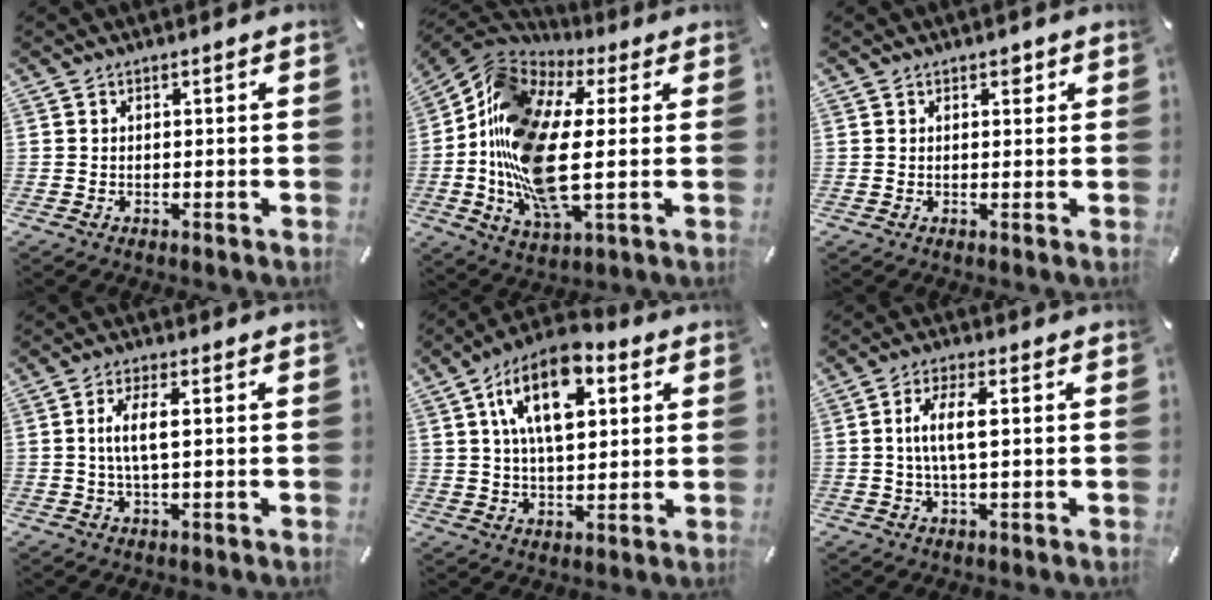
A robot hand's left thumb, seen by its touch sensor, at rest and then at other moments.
{"total": 19.3, "force": [-1.8, 9.5, 16.7], "torque": [-0.373, -0.012, -0.039]}
{"total": 1.5, "force": [0.6, 1.1, 0.7], "torque": [0.000, -0.002, 0.007]}
{"total": 6.0, "force": [0.4, 1.8, 5.7], "torque": [-0.112, 0.002, 0.003]}
{"total": 14.4, "force": [5.7, 7.9, 10.6], "torque": [-0.184, -0.005, 0.095]}
{"total": 7.0, "force": [0.6, 2.3, 6.6], "torque": [-0.138, 0.002, 0.005]}